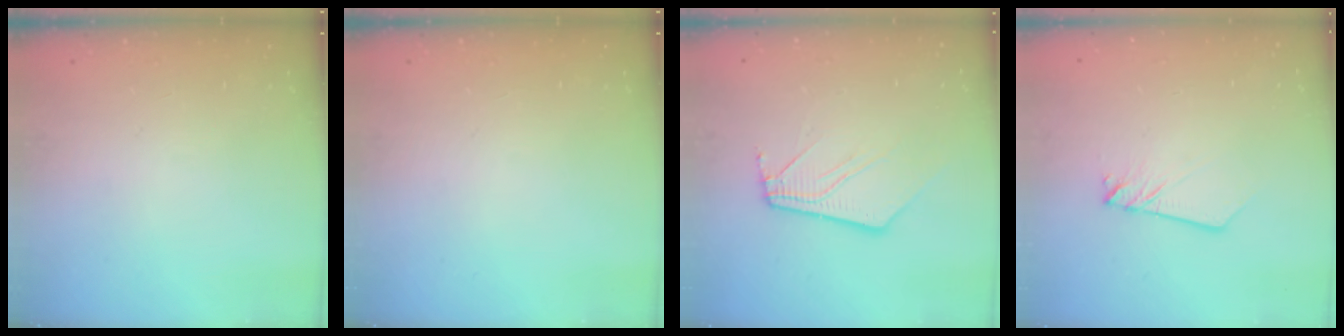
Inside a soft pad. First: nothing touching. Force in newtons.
{"total": 0.0}
{"total": 10.2, "press": 10.1, "slide": 1.2}
{"total": 2.7, "press": 2.6, "slide": 0.3}